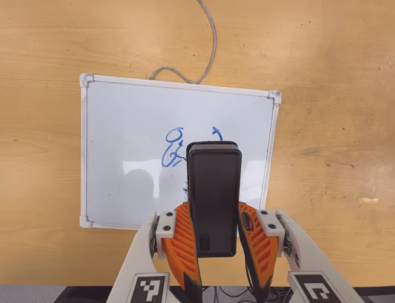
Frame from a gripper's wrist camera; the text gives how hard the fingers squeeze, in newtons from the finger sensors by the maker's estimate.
{"total": 7.5, "left": 5.9, "right": 9.1}